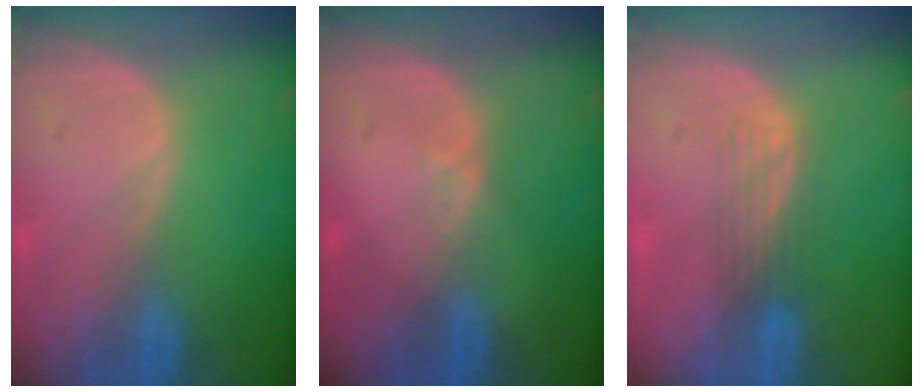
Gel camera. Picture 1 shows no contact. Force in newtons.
{"total": 1.8, "press": 1.2, "slide": 1.3}
{"total": 2.9, "press": 2.7, "slide": 1.2}